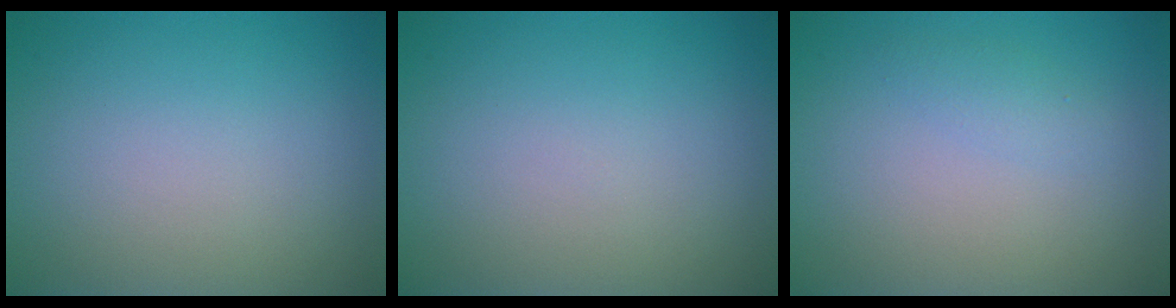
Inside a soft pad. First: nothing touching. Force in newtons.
{"total": 0.0}
{"total": 1.0, "press": 1.0, "slide": 0.0}